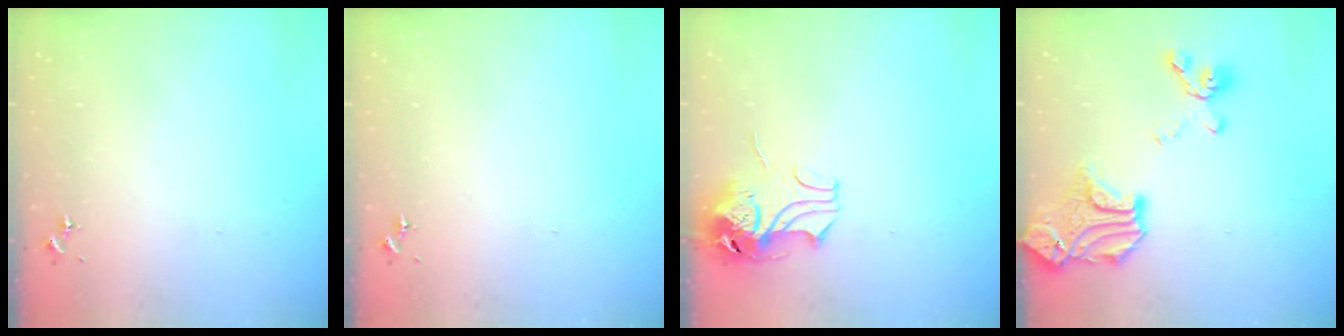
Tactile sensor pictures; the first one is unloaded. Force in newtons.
{"total": 0.0}
{"total": 10.6, "press": 10.5, "slide": 1.5}
{"total": 21.0, "press": 20.9, "slide": 2.0}